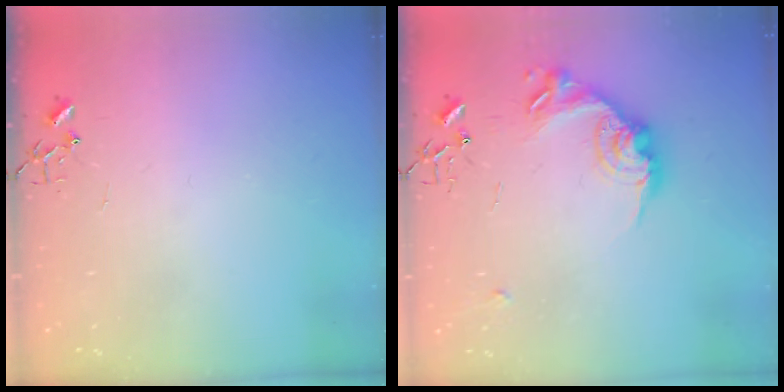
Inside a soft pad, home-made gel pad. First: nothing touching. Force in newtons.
{"total": 16.7, "press": 16.7, "slide": 0.9}